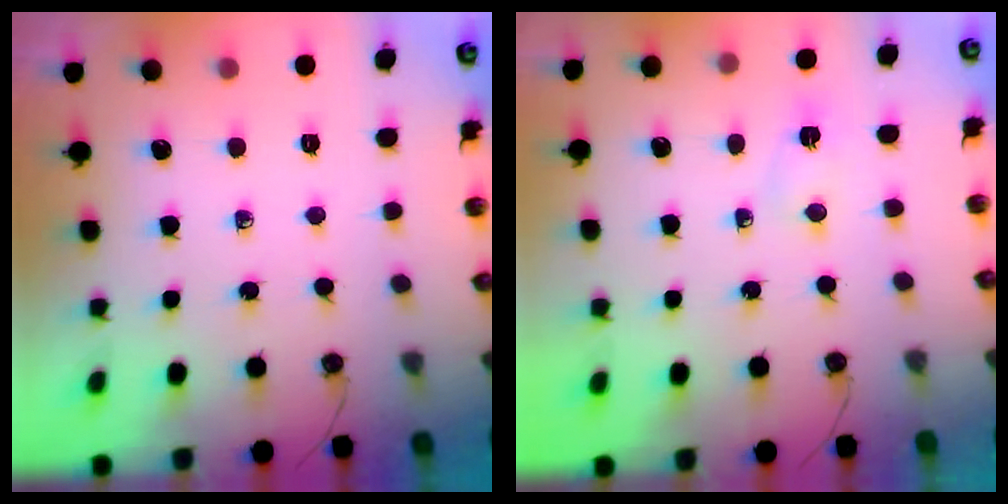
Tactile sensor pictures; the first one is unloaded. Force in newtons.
{"total": 2.3, "press": 2.2, "slide": 0.4}